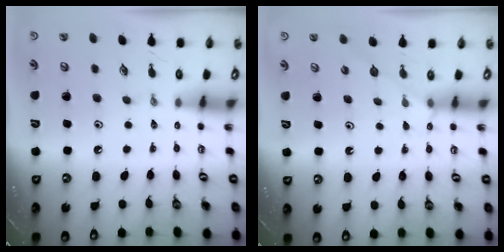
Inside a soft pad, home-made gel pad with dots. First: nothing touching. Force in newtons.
{"total": 3.3, "press": 3.3, "slide": 0.4}